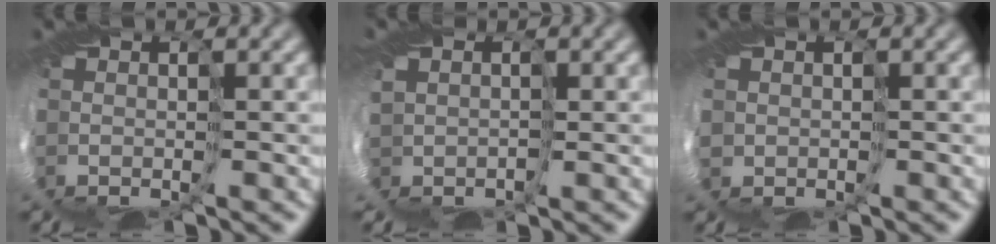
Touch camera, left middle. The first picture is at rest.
{"total": 3.1, "force": [0.4, 3.0, -0.1], "torque": [-0.024, -0.008, 0.026]}
{"total": 2.8, "force": [-0.1, 2.7, 0.6], "torque": [-0.005, -0.014, 0.021]}